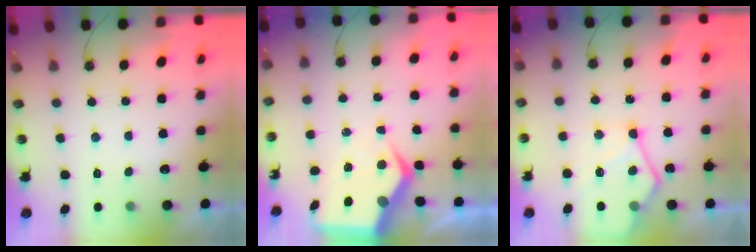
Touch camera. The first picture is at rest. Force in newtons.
{"total": 8.4, "press": 8.3, "slide": 1.1}
{"total": 13.6, "press": 13.6, "slide": 1.2}